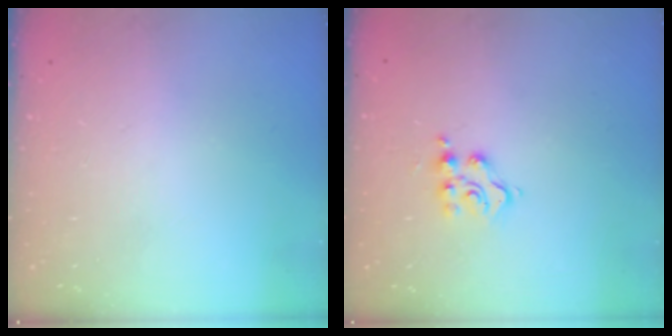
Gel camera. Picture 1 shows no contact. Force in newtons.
{"total": 5.5, "press": 5.5, "slide": 0.1}